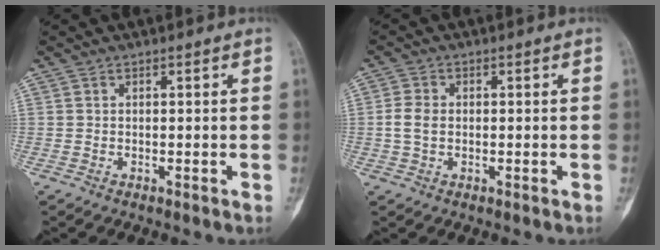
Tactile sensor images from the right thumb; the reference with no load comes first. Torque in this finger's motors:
{"motor_torque": [0.41, 0.46, 0.20, -0.20, 0.13]}